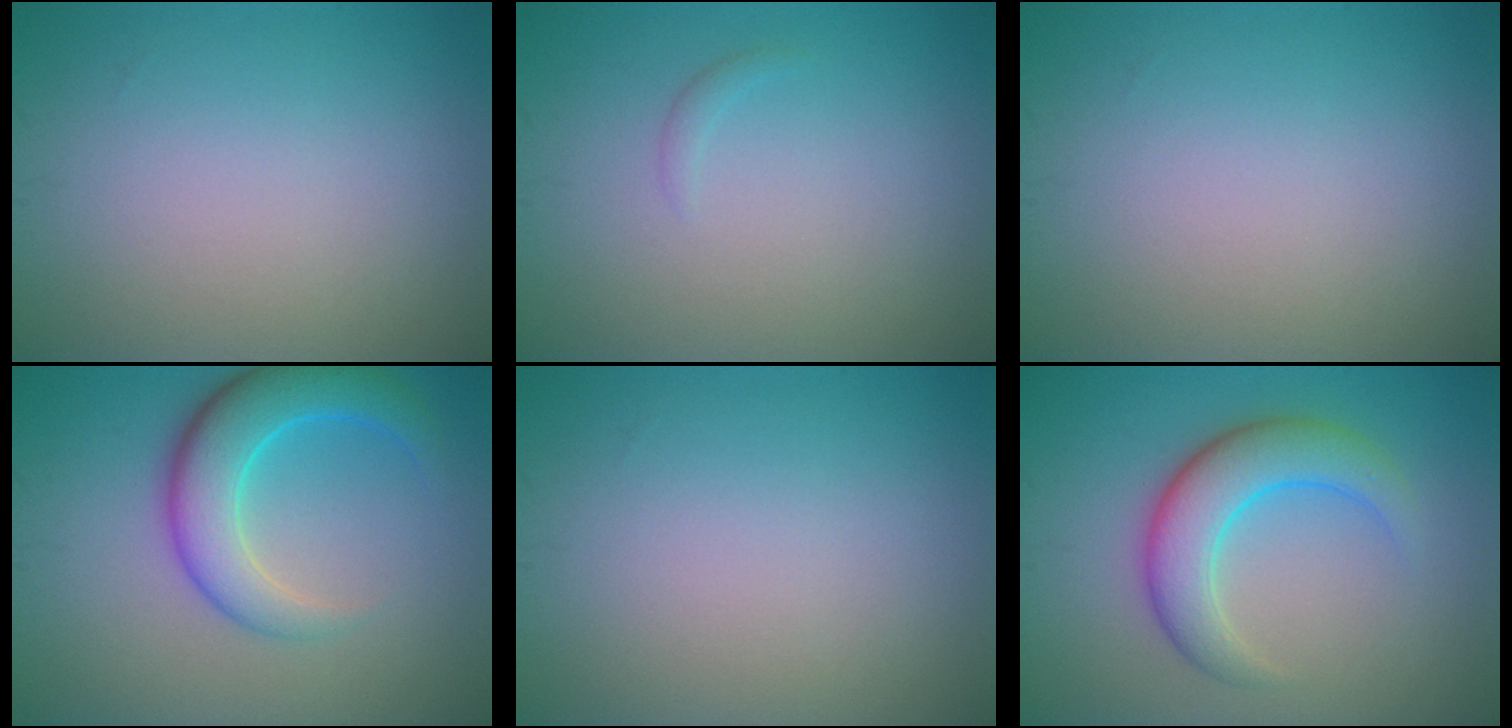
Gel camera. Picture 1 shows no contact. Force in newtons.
{"total": 0.6, "press": 0.6, "slide": 0.0}
{"total": 0.0}
{"total": 6.0, "press": 6.0, "slide": 0.2}
{"total": 0.0}
{"total": 5.5, "press": 5.5, "slide": 0.1}